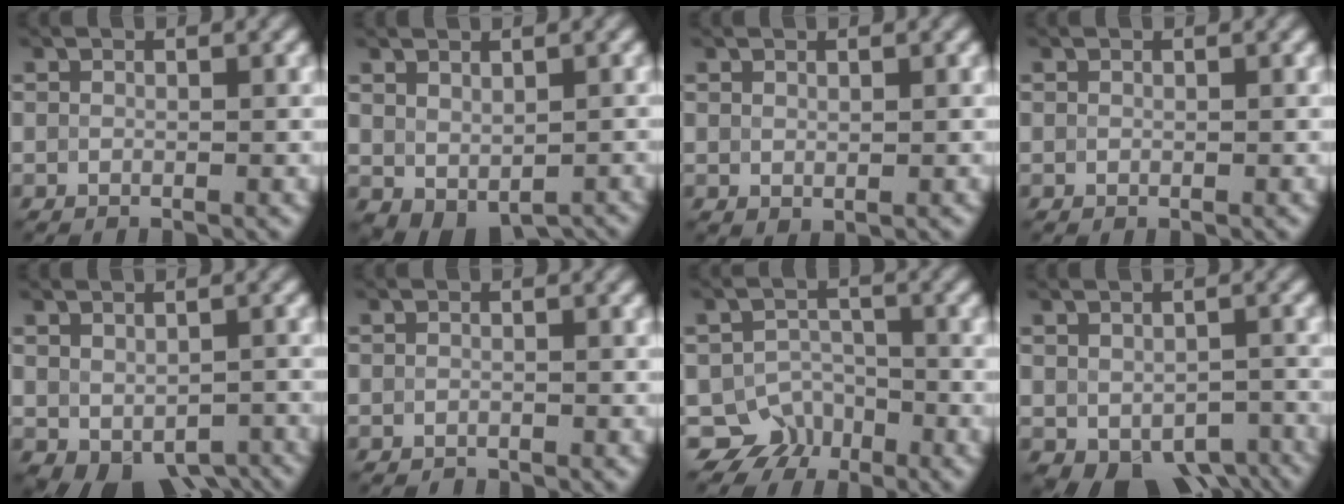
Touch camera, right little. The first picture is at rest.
{"total": 1.8, "force": [-0.3, 1.0, 1.4], "torque": [-0.015, -0.022, 0.003]}
{"total": 0.8, "force": [0.5, 0.4, 0.4], "torque": [-0.026, -0.009, 0.020]}
{"total": 0.0}
{"total": 3.7, "force": [-2.0, 2.3, 2.1], "torque": [-0.013, -0.018, -0.023]}
{"total": 1.0, "force": [-0.9, 0.0, -0.4], "torque": [0.017, 0.007, -0.023]}
{"total": 6.7, "force": [-6.3, 2.4, 0.3], "torque": [0.000, -0.006, -0.106]}
{"total": 5.2, "force": [-3.4, 3.1, 2.4], "torque": [-0.019, -0.013, -0.047]}